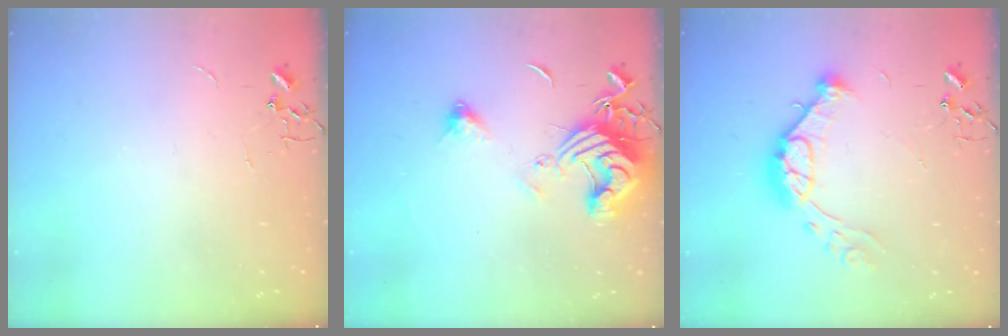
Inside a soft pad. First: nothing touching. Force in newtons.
{"total": 14.9, "press": 14.8, "slide": 1.7}
{"total": 14.3, "press": 14.2, "slide": 1.1}